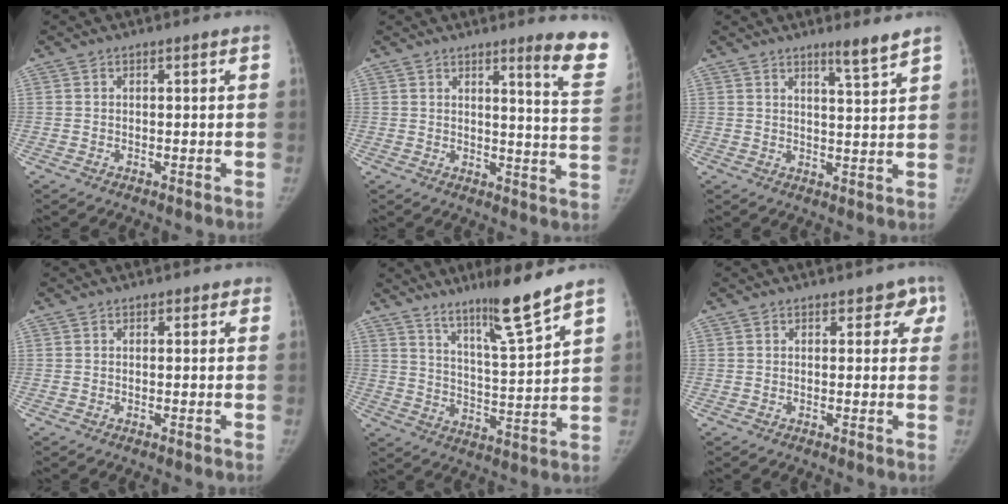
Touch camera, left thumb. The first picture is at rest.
{"total": 10.5, "force": [7.8, 0.4, 7.0], "torque": [-0.066, -0.063, 0.081]}
{"total": 4.4, "force": [3.5, -0.3, 2.6], "torque": [-0.033, -0.036, 0.055]}
{"total": 0.8, "force": [0.4, 0.7, 0.1], "torque": [0.015, 0.000, -0.001]}
{"total": 10.8, "force": [8.4, -0.5, 6.8], "torque": [-0.107, -0.066, 0.145]}
{"total": 3.3, "force": [1.7, 2.2, 1.6], "torque": [0.026, -0.001, 0.013]}